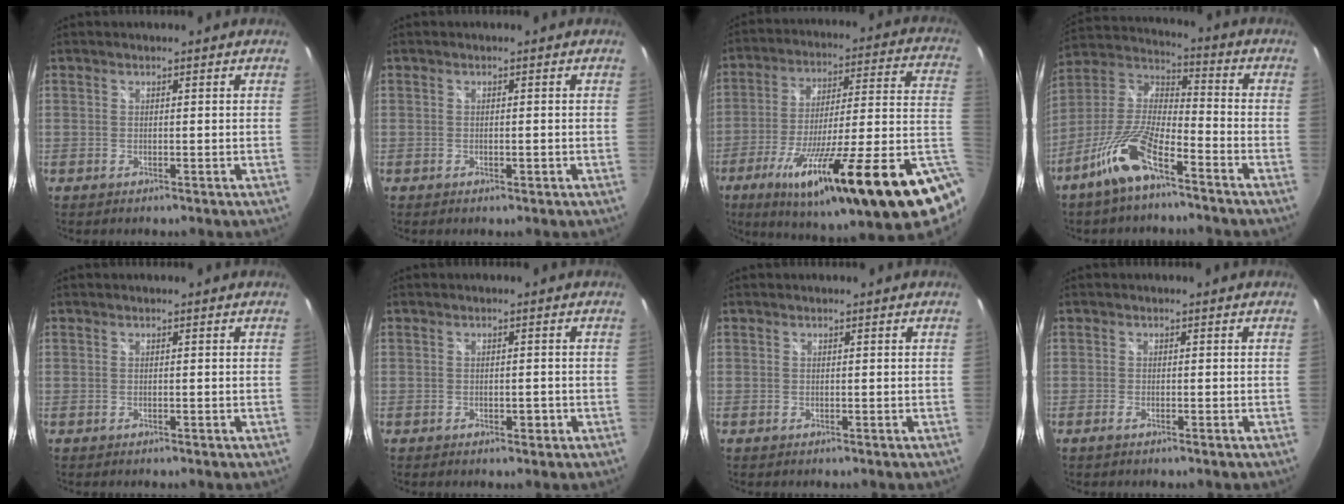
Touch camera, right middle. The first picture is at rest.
{"total": 0.8, "force": [-0.4, 0.4, 0.6], "torque": [-0.009, 0.001, -0.006]}
{"total": 31.5, "force": [-15.2, 3.6, 27.4], "torque": [-0.395, -0.062, -0.227]}
{"total": 13.2, "force": [-8.2, 4.0, 9.6], "torque": [-0.204, -0.002, -0.160]}
{"total": 0.0}
{"total": 1.8, "force": [-0.8, 1.0, 1.2], "torque": [-0.018, 0.000, -0.011]}
{"total": 0.0}
{"total": 1.0, "force": [-0.8, 0.0, 0.7], "torque": [-0.016, -0.002, -0.017]}